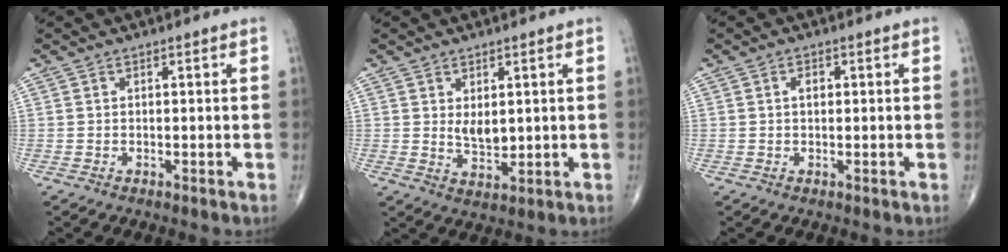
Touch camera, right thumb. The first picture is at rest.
{"total": 4.2, "force": [1.0, 2.3, 3.4], "torque": [-0.049, -0.017, 0.025]}
{"total": 1.7, "force": [0.3, 1.1, 1.3], "torque": [-0.020, 0.003, 0.004]}